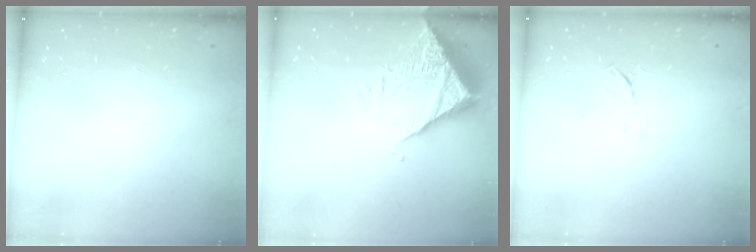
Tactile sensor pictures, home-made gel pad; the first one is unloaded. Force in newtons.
{"total": 9.0, "press": 8.9, "slide": 0.8}
{"total": 5.3, "press": 5.3, "slide": 0.6}